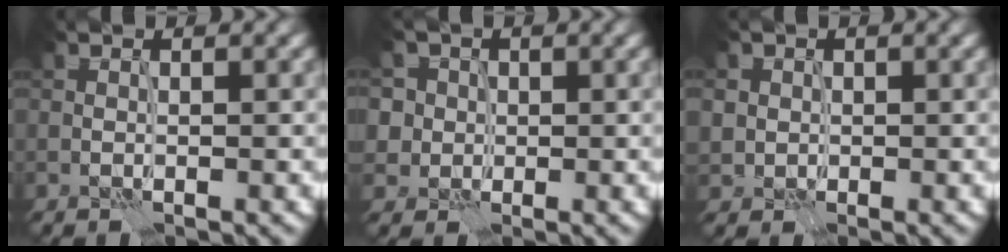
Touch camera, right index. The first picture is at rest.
{"total": 5.1, "force": [2.2, 4.4, 1.5], "torque": [-0.030, 0.009, 0.024]}
{"total": 1.6, "force": [0.4, 1.5, 0.1], "torque": [-0.001, -0.004, 0.008]}